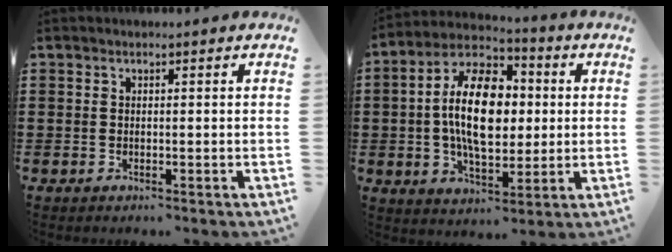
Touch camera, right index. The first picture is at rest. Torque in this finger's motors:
{"motor_torque": [2.14, 0.00, 1.05, 0.21]}